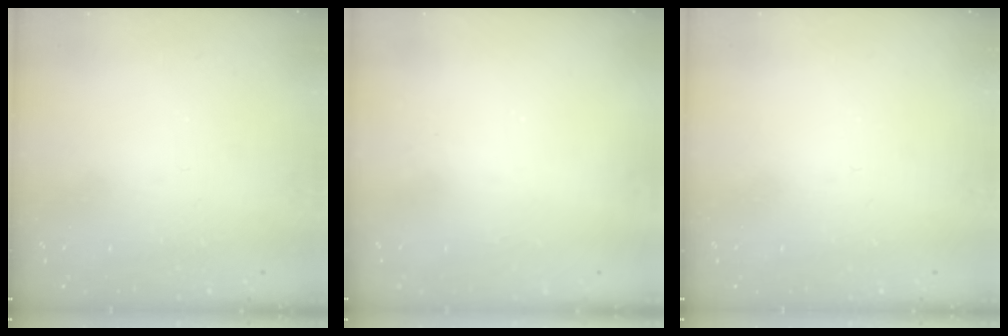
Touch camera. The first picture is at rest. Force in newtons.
{"total": 1.2, "press": 1.2, "slide": 0.1}
{"total": 0.0}